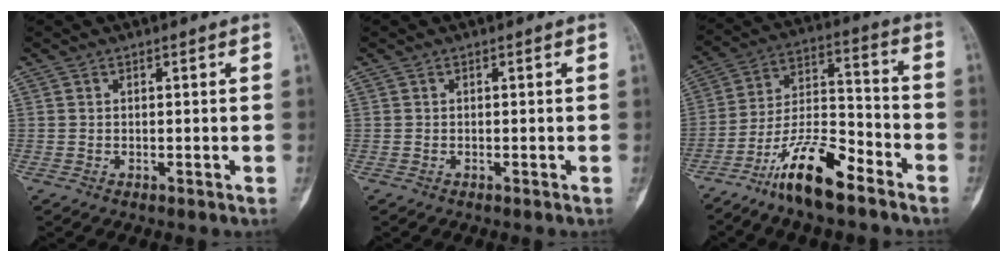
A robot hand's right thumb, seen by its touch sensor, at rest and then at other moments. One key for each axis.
{"total": 0.0}
{"total": 14.4, "fx": -9.8, "fy": 4.1, "fz": 9.7, "tx": -0.177, "ty": 0.072, "tz": -0.185}